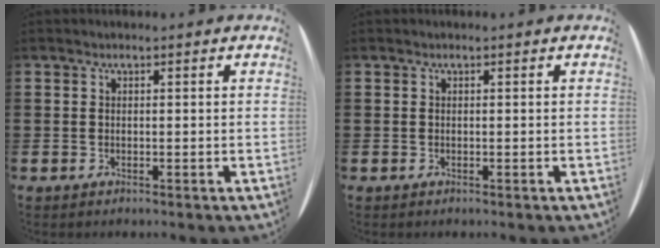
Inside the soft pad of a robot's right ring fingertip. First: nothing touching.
{"total": 0.0}